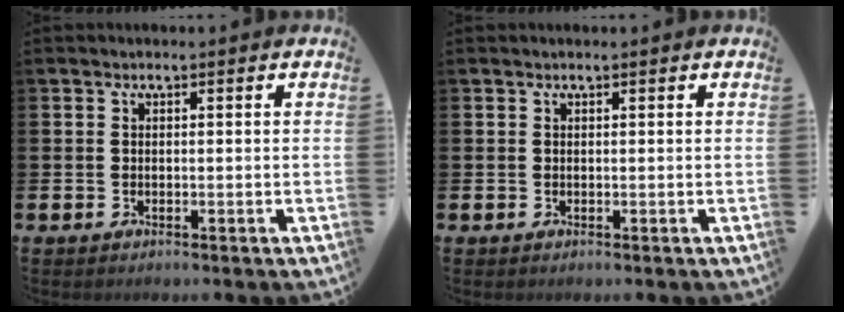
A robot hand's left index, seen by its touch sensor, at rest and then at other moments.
{"total": 0.0}